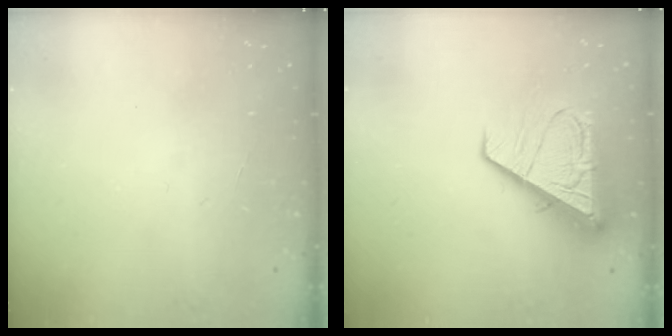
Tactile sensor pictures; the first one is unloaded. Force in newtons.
{"total": 12.3, "press": 12.3, "slide": 1.4}